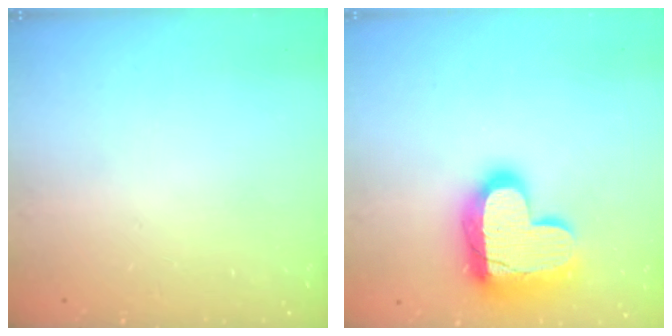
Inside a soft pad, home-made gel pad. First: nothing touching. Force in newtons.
{"total": 19.3, "press": 19.2, "slide": 1.5}